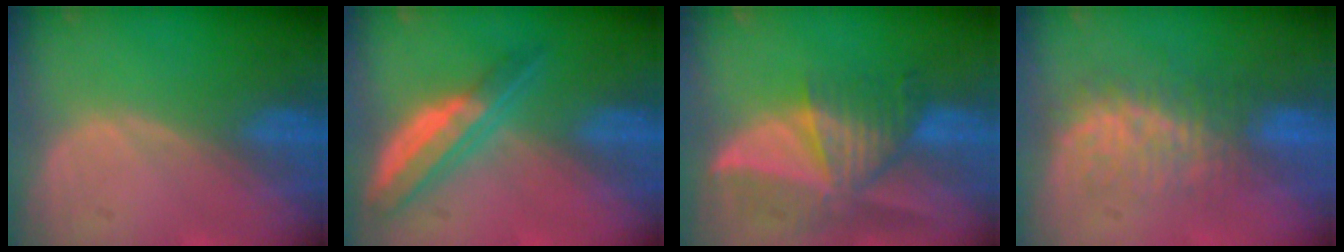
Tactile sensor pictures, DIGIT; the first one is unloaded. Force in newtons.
{"total": 6.3, "press": 5.6, "slide": 2.8}
{"total": 9.2, "press": 8.3, "slide": 4.0}
{"total": 7.7, "press": 7.4, "slide": 1.9}